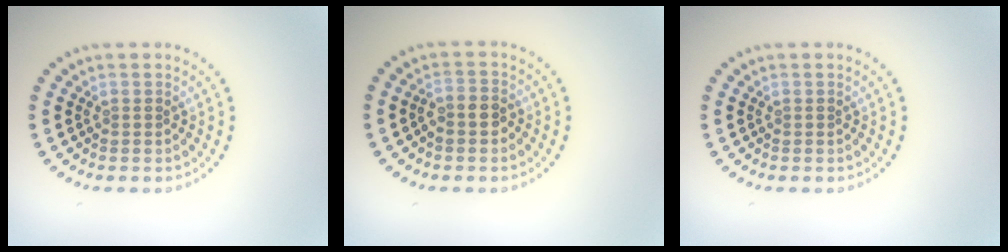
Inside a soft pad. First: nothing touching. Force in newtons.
{"total": 2.0, "press": 1.8, "slide": 0.8}
{"total": 0.0}